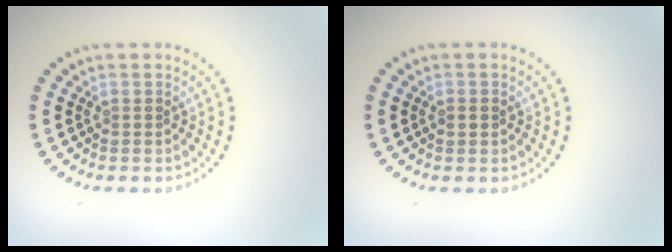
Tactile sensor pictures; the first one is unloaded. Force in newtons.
{"total": 1.2, "press": 1.2, "slide": 0.1}